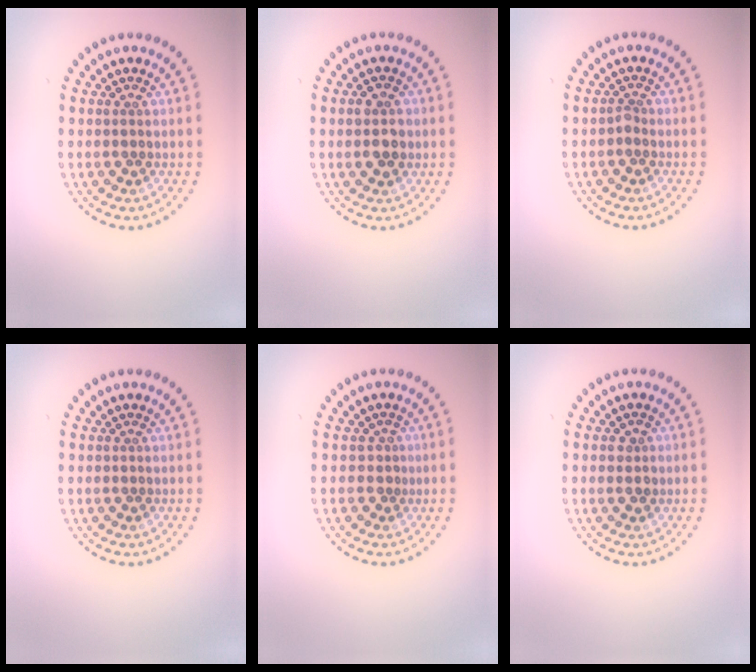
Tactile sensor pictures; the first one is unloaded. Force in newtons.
{"total": 3.0, "press": 3.0, "slide": 0.2}
{"total": 0.7, "press": 0.5, "slide": 0.4}
{"total": 0.0}
{"total": 0.7, "press": 0.3, "slide": 0.6}
{"total": 1.4, "press": 1.4, "slide": 0.2}